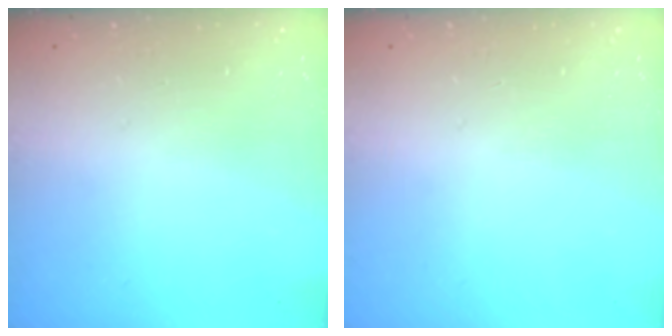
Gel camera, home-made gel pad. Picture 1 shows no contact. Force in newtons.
{"total": 0.0}